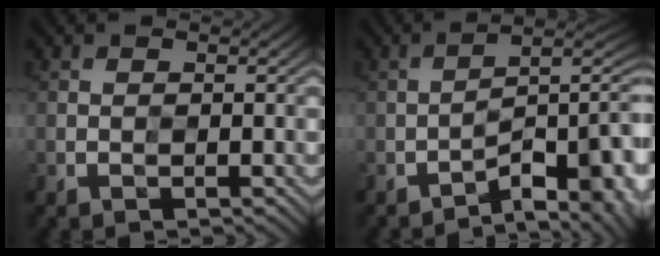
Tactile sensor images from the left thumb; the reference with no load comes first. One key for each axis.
{"total": 10.6, "fx": -5.3, "fy": 3.9, "fz": 8.3, "tx": -0.093, "ty": 0.013, "tz": -0.075}